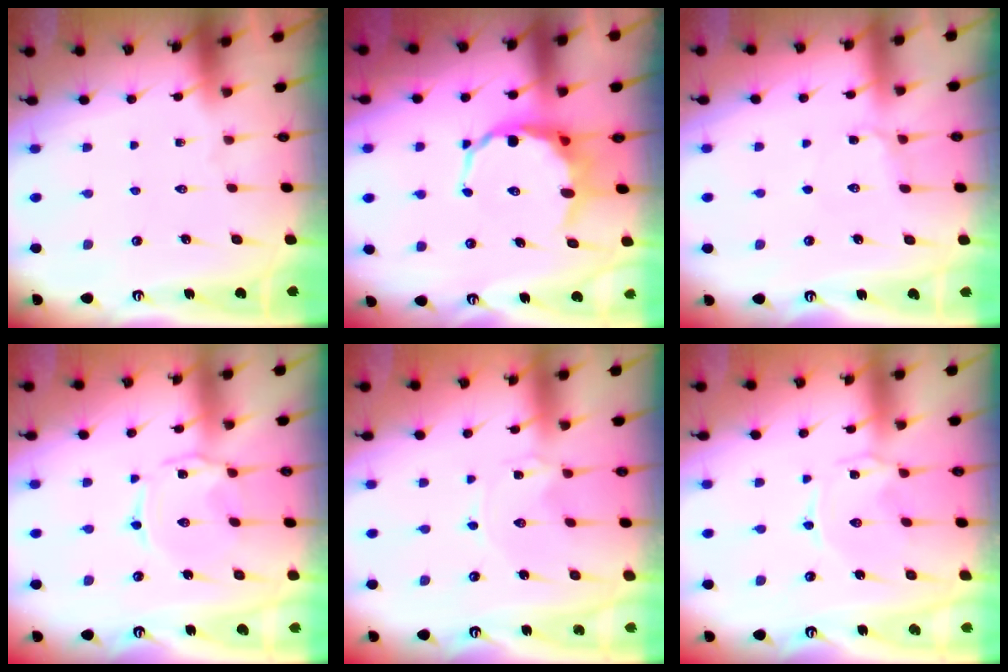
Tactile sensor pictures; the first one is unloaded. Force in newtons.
{"total": 9.4, "press": 9.2, "slide": 2.2}
{"total": 3.8, "press": 3.8, "slide": 0.6}
{"total": 1.7, "press": 1.7, "slide": 0.4}
{"total": 0.0}
{"total": 0.8, "press": 0.8, "slide": 0.3}